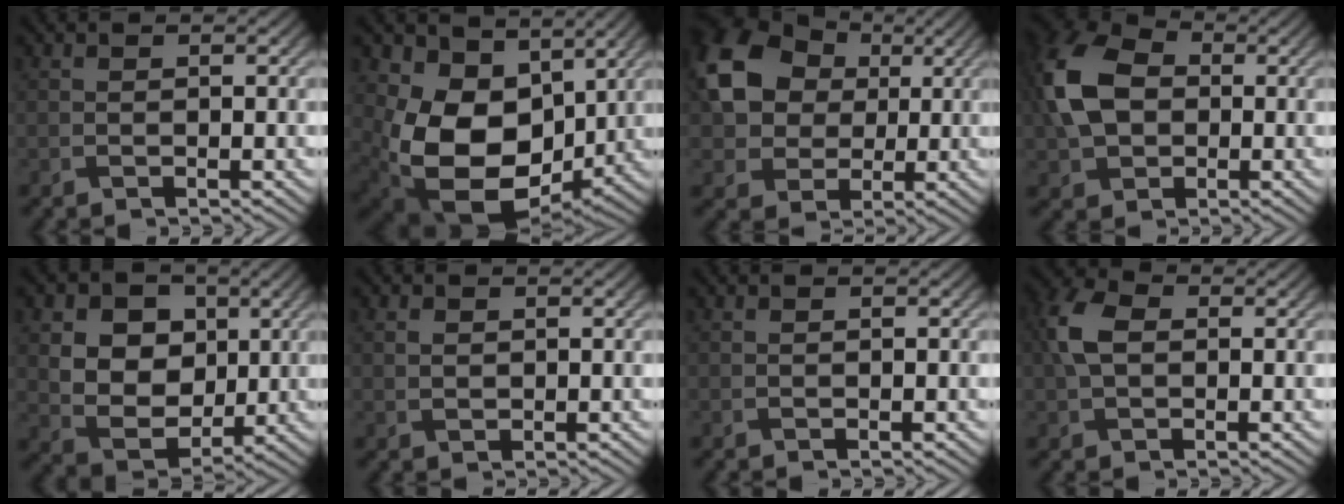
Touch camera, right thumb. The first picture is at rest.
{"total": 12.2, "force": [1.6, 9.3, 7.8], "torque": [-0.161, -0.031, 0.025]}
{"total": 13.9, "force": [3.1, 10.9, 8.1], "torque": [-0.193, 0.020, 0.048]}
{"total": 11.3, "force": [0.5, 8.2, 7.7], "torque": [-0.203, 0.015, -0.003]}
{"total": 11.0, "force": [3.1, 8.8, 5.9], "torque": [-0.142, 0.009, 0.062]}
{"total": 1.0, "force": [0.4, 0.8, 0.5], "torque": [-0.010, -0.002, 0.009]}
{"total": 0.0}
{"total": 5.2, "force": [0.6, 3.5, 3.9], "torque": [-0.095, 0.011, 0.002]}